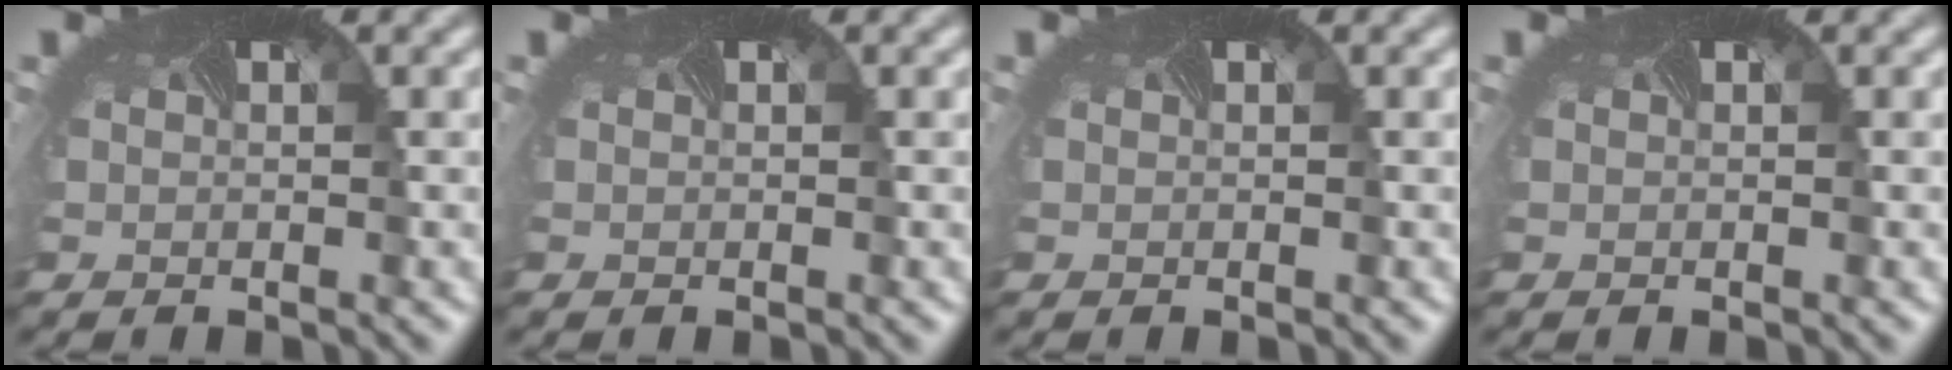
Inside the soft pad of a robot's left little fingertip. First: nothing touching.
{"total": 0.0}
{"total": 0.0}
{"total": 0.0}